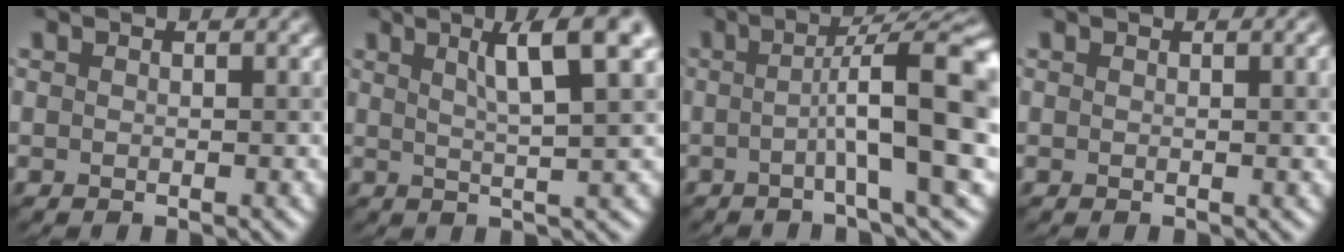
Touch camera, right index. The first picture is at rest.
{"total": 6.5, "force": [3.2, 1.0, 5.6], "torque": [-0.067, 0.013, 0.048]}
{"total": 11.0, "force": [-0.3, 2.1, 10.8], "torque": [-0.132, 0.018, -0.016]}
{"total": 2.0, "force": [0.5, 0.6, 1.8], "torque": [-0.013, 0.006, 0.003]}